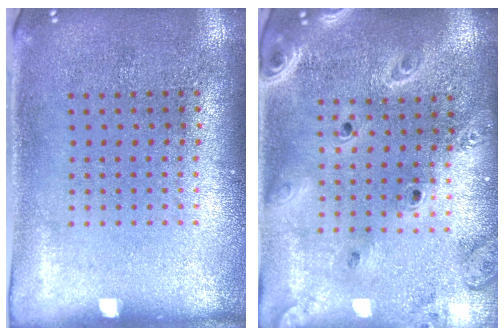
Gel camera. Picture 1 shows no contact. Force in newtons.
{"total": 2.6, "press": 2.3, "slide": 1.2}